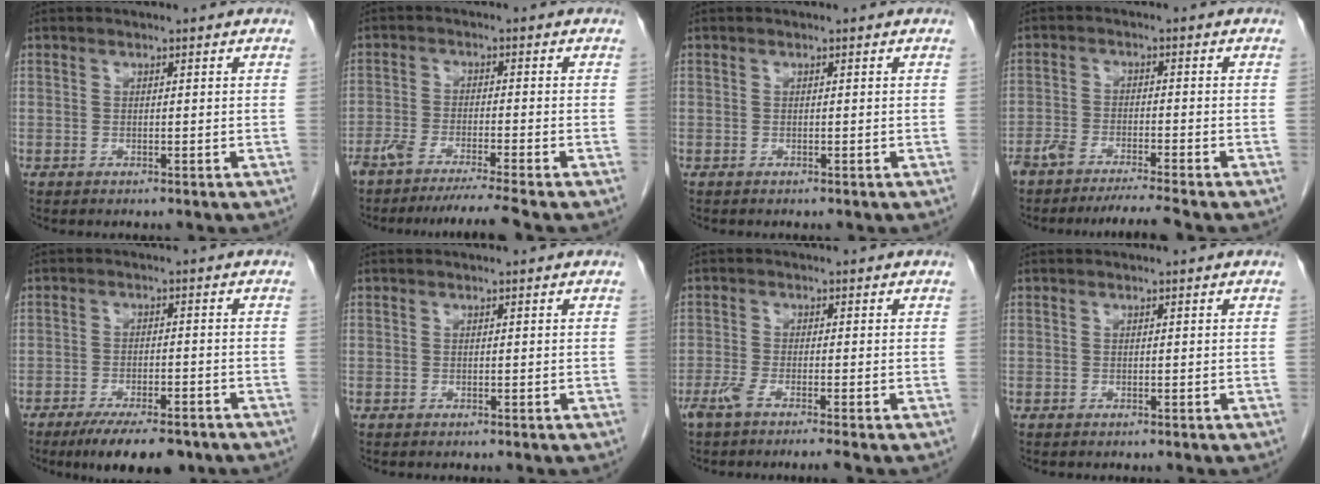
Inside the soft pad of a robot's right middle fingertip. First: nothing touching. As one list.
[{"total": 8.5, "force": [-7.3, -1.5, 4.1], "torque": [-0.047, -0.022, -0.117]}, {"total": 0.0}, {"total": 6.6, "force": [-5.8, -0.7, 3.1], "torque": [-0.044, -0.012, -0.097]}, {"total": 9.9, "force": [-7.5, 2.8, 5.9], "torque": [-0.083, -0.010, -0.110]}, {"total": 0.0}, {"total": 4.3, "force": [-3.2, -0.5, 2.9], "torque": [-0.049, -0.008, -0.060]}, {"total": 0.0}]